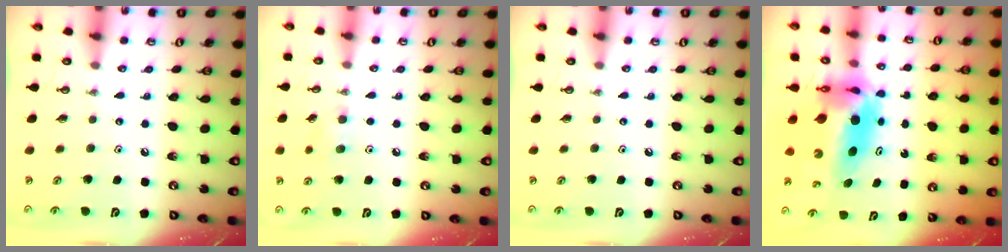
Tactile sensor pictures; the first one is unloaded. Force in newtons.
{"total": 7.0, "press": 6.8, "slide": 1.5}
{"total": 0.0}
{"total": 10.8, "press": 10.6, "slide": 2.1}